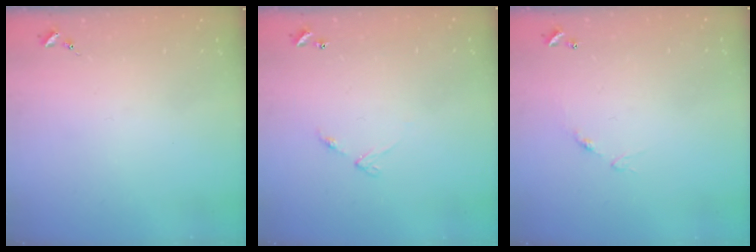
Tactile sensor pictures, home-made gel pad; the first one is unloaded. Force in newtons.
{"total": 6.3, "press": 6.2, "slide": 0.7}
{"total": 6.1, "press": 6.1, "slide": 0.6}